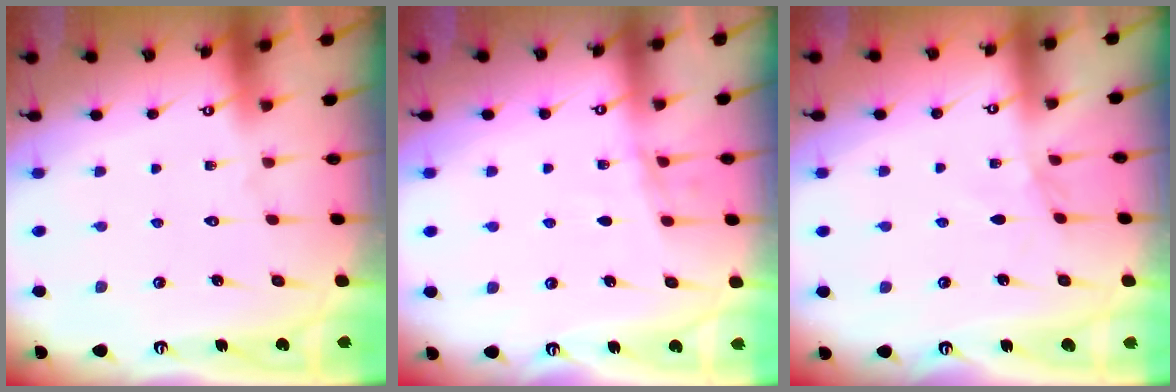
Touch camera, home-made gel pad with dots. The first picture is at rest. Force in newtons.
{"total": 3.9, "press": 3.9, "slide": 0.4}
{"total": 2.6, "press": 2.5, "slide": 0.4}